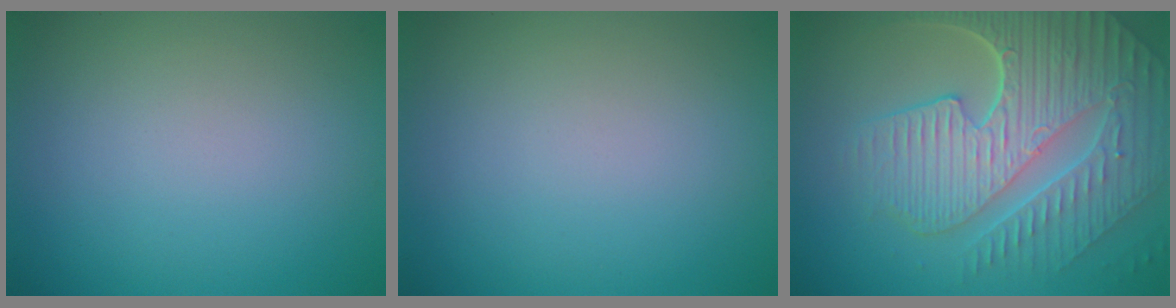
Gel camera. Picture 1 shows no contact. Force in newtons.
{"total": 0.0}
{"total": 9.5, "press": 6.4, "slide": 7.1}